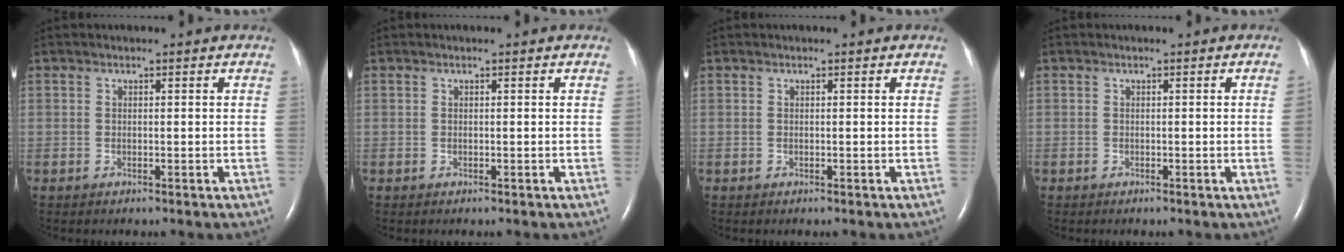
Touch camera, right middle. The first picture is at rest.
{"total": 0.0}
{"total": 0.0}
{"total": 1.0, "force": [-0.1, -0.4, 0.8], "torque": [-0.006, 0.001, -0.004]}